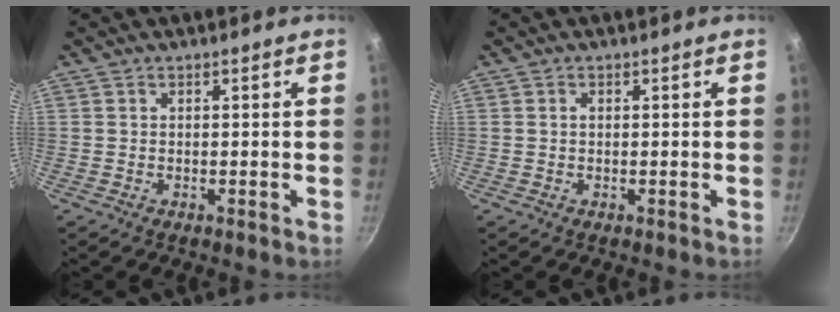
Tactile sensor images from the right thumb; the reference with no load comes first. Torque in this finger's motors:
{"motor_torque": [0.03, 0.37, 0.32, -0.16, -0.02]}